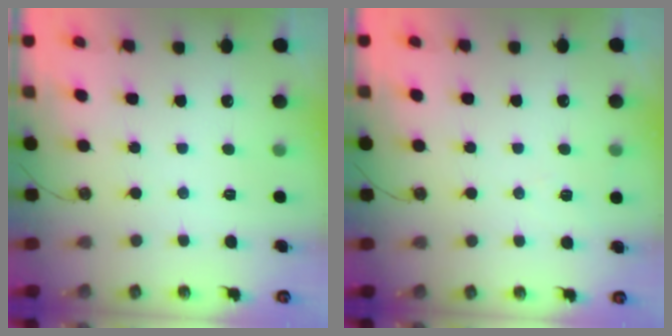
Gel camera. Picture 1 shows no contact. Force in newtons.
{"total": 5.8, "press": 4.8, "slide": 3.3}